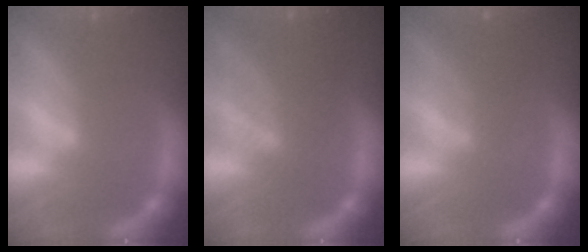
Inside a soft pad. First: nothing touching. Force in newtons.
{"total": 6.1}
{"total": 3.0}